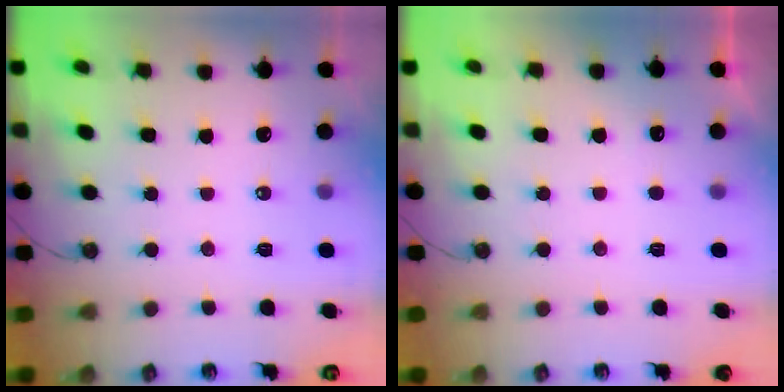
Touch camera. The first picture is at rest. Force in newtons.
{"total": 3.1, "press": 2.9, "slide": 1.0}